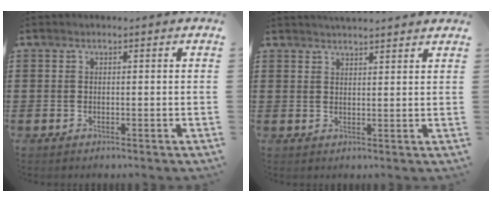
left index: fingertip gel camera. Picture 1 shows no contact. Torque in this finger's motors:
{"motor_torque": [1.00, -1.14, 0.24, 0.06]}